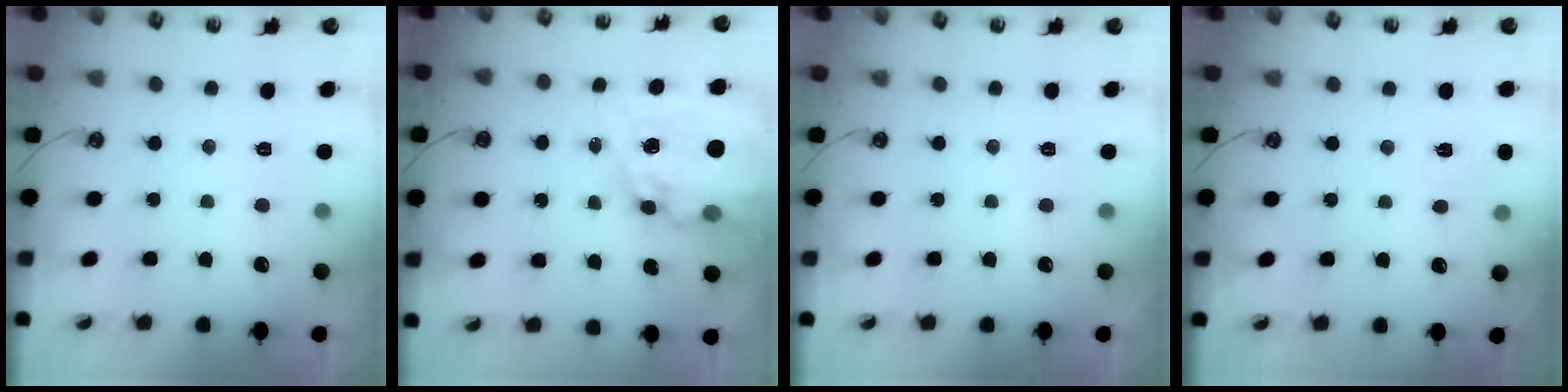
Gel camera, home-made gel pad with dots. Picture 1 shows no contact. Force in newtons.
{"total": 18.6, "press": 18.6, "slide": 1.8}
{"total": 0.0}
{"total": 5.6, "press": 5.5, "slide": 0.7}